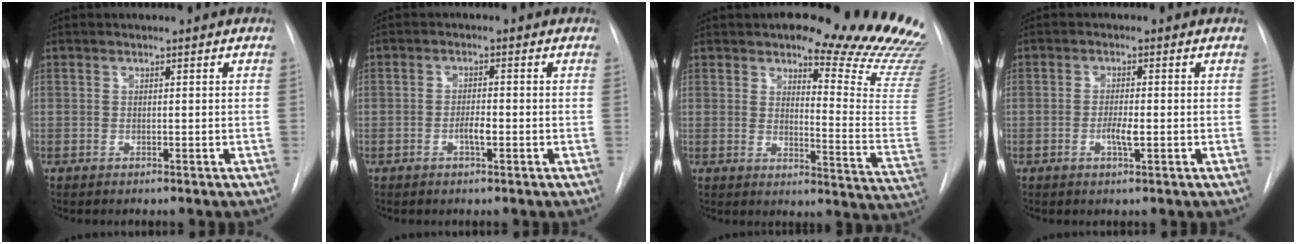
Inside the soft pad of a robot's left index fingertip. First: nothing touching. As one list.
[{"total": 2.1, "force": [-0.8, 0.5, 1.9], "torque": [-0.033, 0.002, -0.015]}, {"total": 19.3, "force": [17.0, 2.6, 8.9], "torque": [-0.098, -0.104, 0.186]}, {"total": 2.6, "force": [-0.7, 0.4, 2.4], "torque": [-0.046, -0.001, -0.013]}]